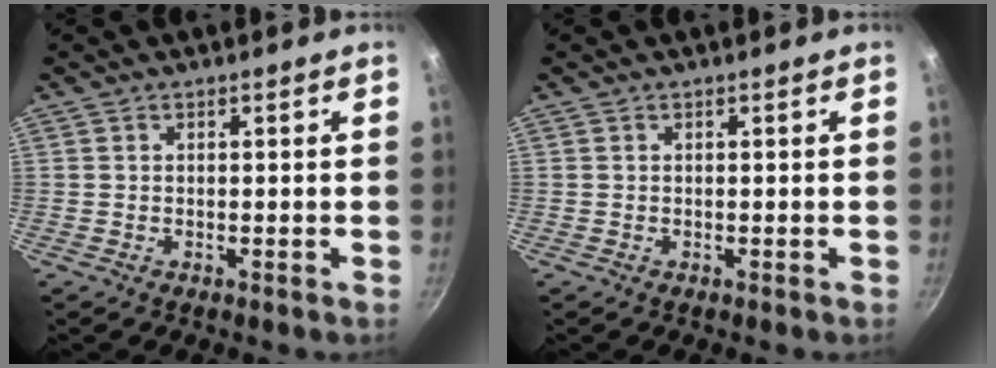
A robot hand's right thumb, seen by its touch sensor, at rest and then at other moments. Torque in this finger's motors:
{"motor_torque": [0.00, 0.00, -0.16, -0.16, 0.00]}